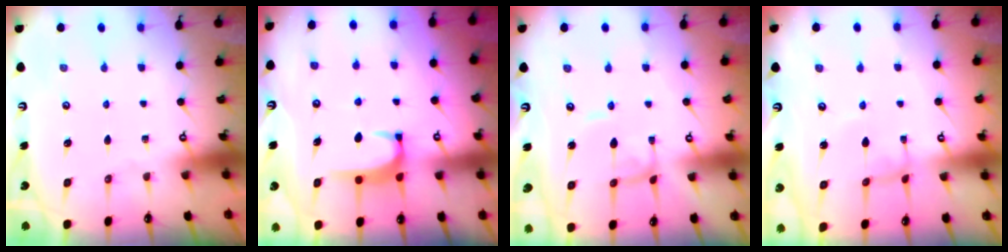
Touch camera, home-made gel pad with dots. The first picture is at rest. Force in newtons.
{"total": 1.9, "press": 1.9, "slide": 0.5}
{"total": 2.0, "press": 2.0, "slide": 0.1}
{"total": 1.4, "press": 1.4, "slide": 0.1}